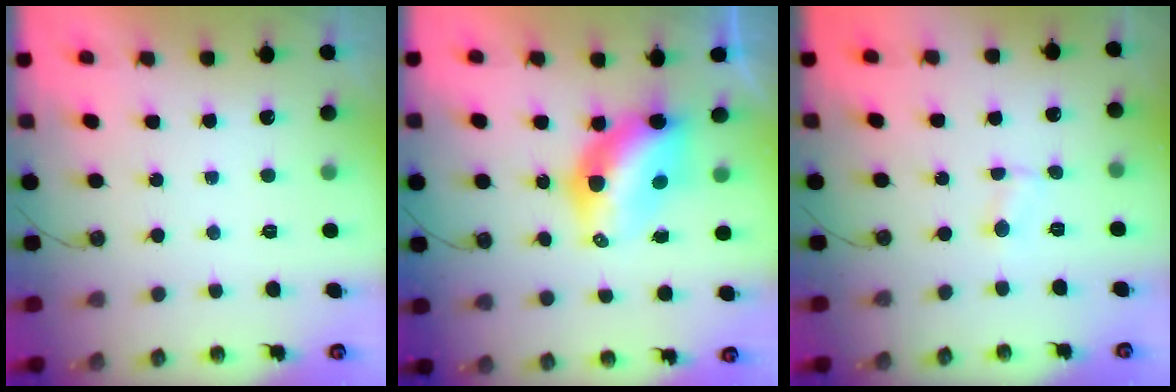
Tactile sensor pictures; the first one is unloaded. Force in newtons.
{"total": 9.4, "press": 9.3, "slide": 0.9}
{"total": 1.1, "press": 1.0, "slide": 0.3}